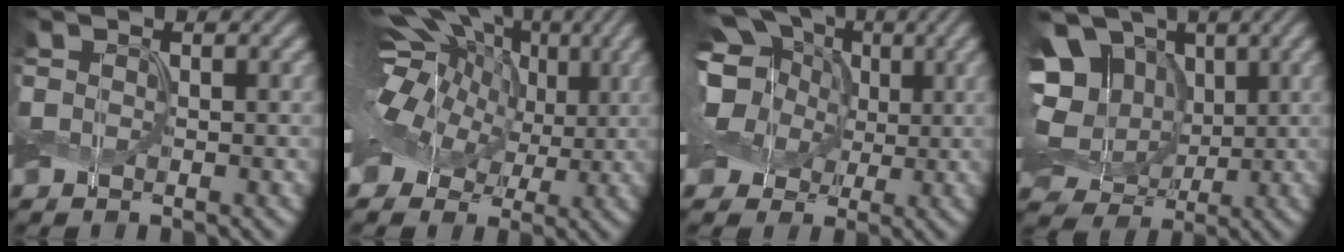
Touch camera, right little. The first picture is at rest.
{"total": 17.3, "force": [3.4, 12.2, 11.8], "torque": [-0.228, 0.035, 0.025]}
{"total": 10.7, "force": [3.0, 8.5, 5.8], "torque": [-0.138, 0.051, 0.018]}
{"total": 12.9, "force": [3.4, 10.3, 7.0], "torque": [-0.165, 0.027, 0.045]}